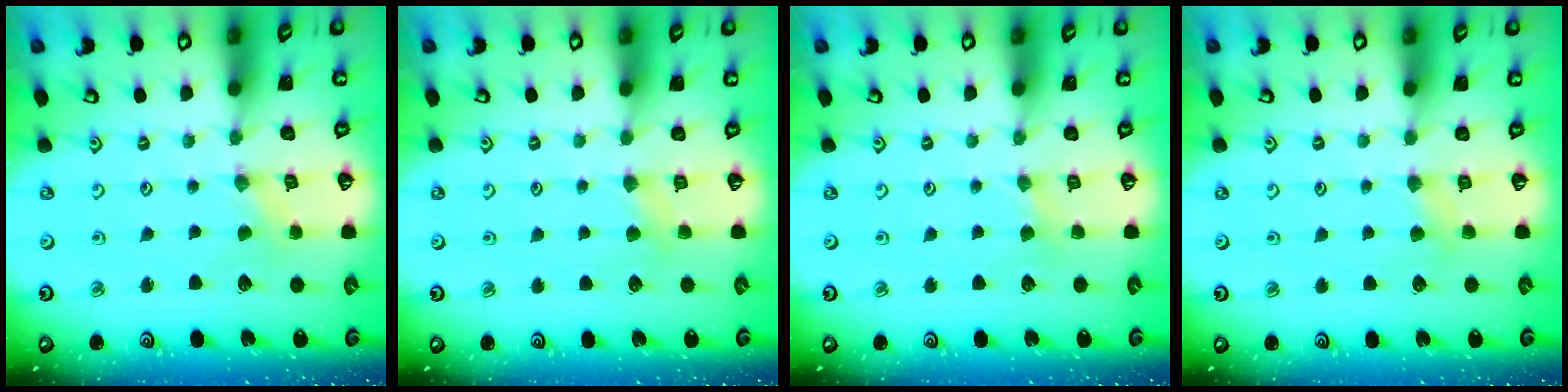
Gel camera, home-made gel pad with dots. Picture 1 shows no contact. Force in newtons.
{"total": 4.1, "press": 4.1, "slide": 0.6}
{"total": 2.6, "press": 2.6, "slide": 0.4}
{"total": 4.1, "press": 4.1, "slide": 0.6}